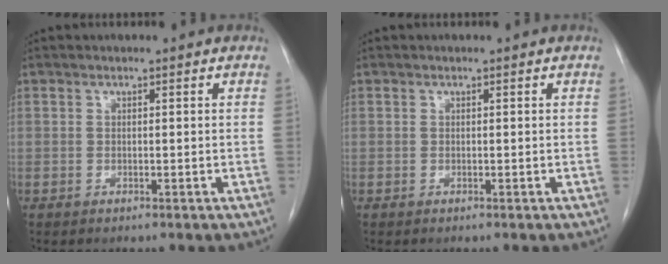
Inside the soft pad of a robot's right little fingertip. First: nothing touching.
{"total": 0.0}